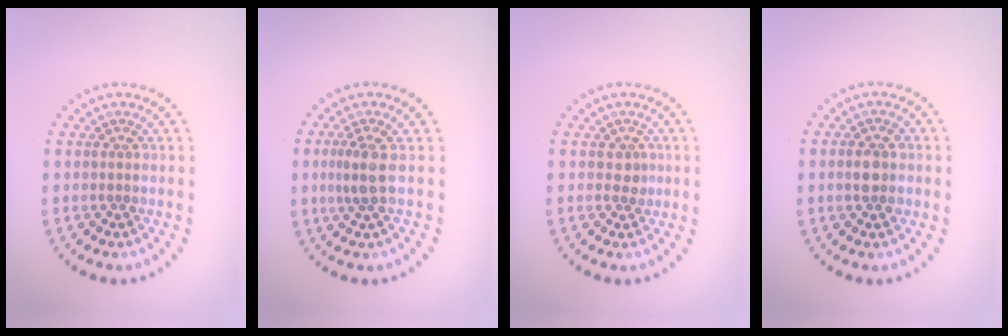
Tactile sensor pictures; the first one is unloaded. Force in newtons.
{"total": 2.2, "press": 1.8, "slide": 1.3}
{"total": 1.1, "press": 0.9, "slide": 0.6}
{"total": 2.5, "press": 2.4, "slide": 0.3}